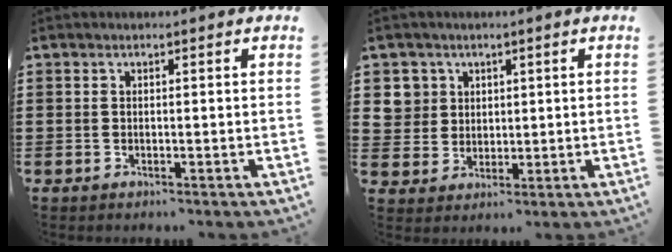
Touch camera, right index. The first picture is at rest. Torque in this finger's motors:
{"motor_torque": [0.19, 0.19, 0.00, 0.00]}